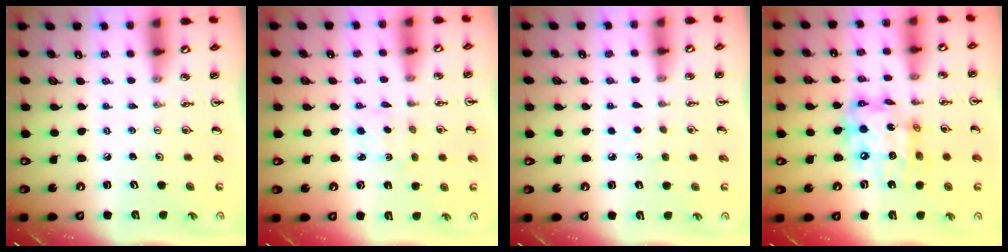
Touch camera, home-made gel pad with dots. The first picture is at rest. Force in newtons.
{"total": 2.5, "press": 2.4, "slide": 0.6}
{"total": 2.9, "press": 2.8, "slide": 0.4}
{"total": 13.5, "press": 13.5, "slide": 1.2}